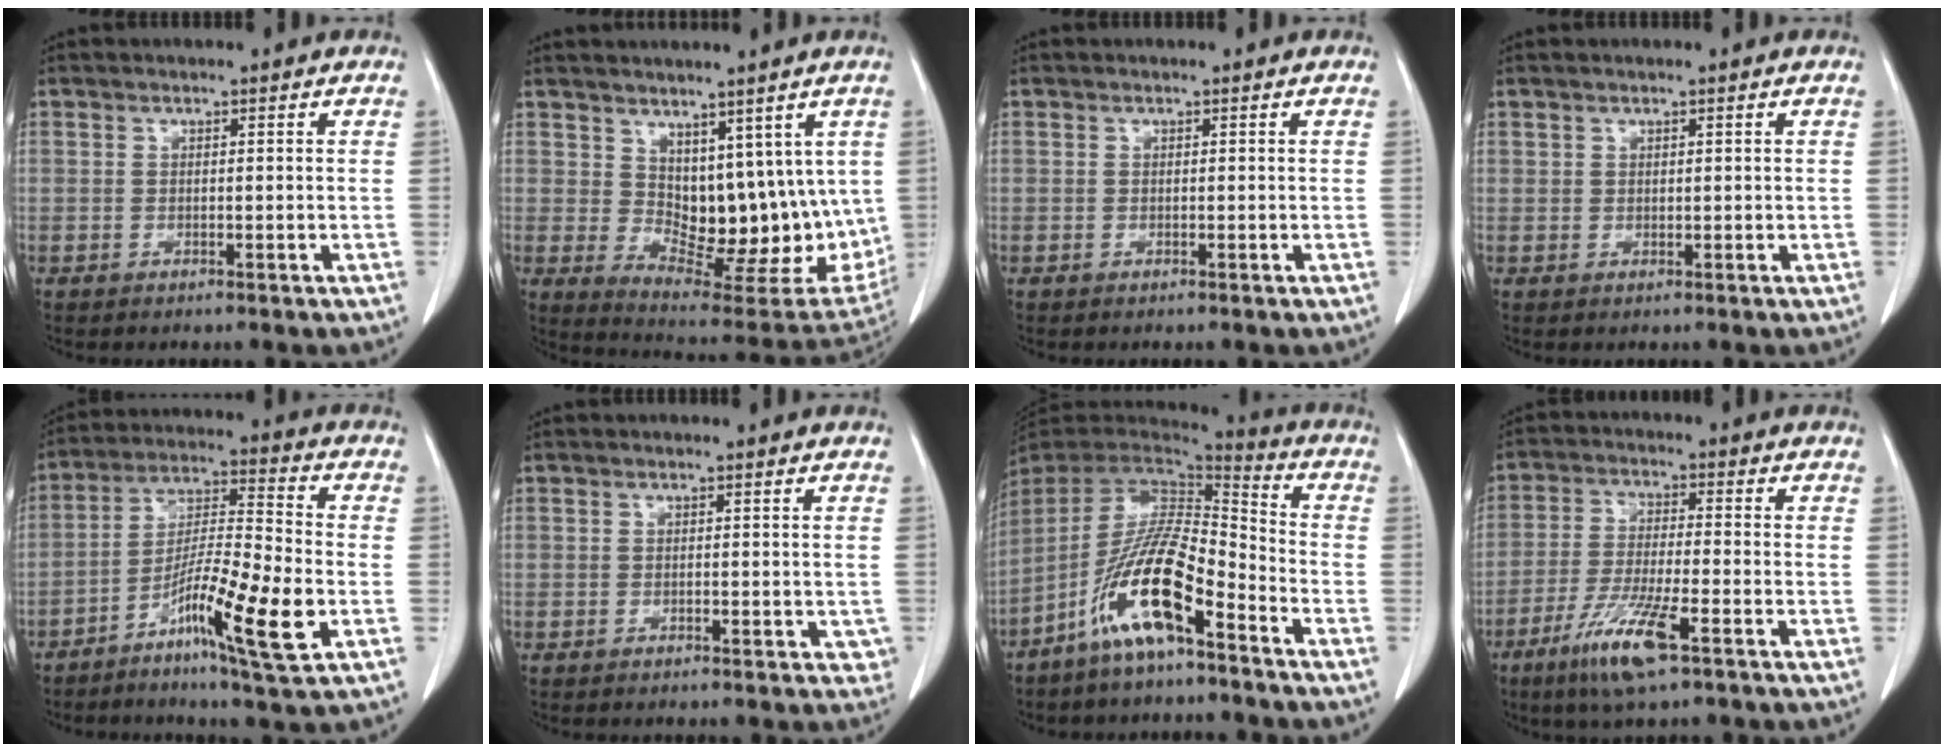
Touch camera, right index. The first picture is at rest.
{"total": 13.8, "force": [3.7, 7.6, 10.9], "torque": [-0.138, -0.010, 0.086]}
{"total": 0.0}
{"total": 0.6, "force": [0.4, 0.4, 0.0], "torque": [0.008, 0.000, 0.007]}
{"total": 13.8, "force": [-5.6, 0.7, 12.6], "torque": [-0.231, -0.009, -0.098]}
{"total": 2.1, "force": [-0.6, 1.2, 1.6], "torque": [-0.013, 0.003, -0.003]}
{"total": 14.3, "force": [-8.0, 2.2, 11.7], "torque": [-0.226, -0.010, -0.148]}
{"total": 9.5, "force": [-5.5, 0.7, 7.7], "torque": [-0.158, -0.022, -0.101]}